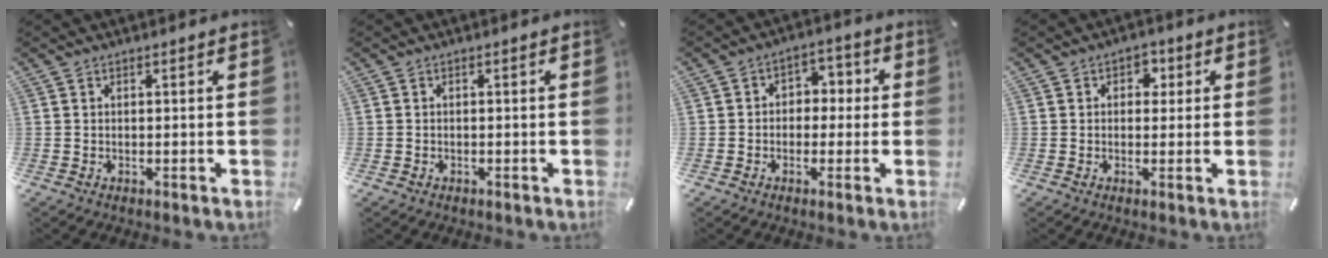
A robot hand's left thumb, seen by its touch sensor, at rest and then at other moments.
{"total": 0.7, "force": [-0.5, 0.5, 0.3], "torque": [-0.004, 0.002, -0.011]}
{"total": 4.7, "force": [-1.7, 3.9, 1.9], "torque": [-0.023, 0.013, -0.038]}
{"total": 3.2, "force": [0.3, 2.7, 1.7], "torque": [-0.012, 0.001, -0.003]}